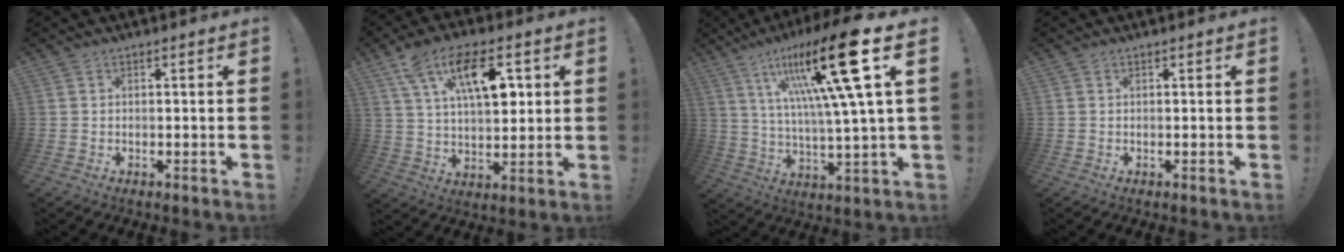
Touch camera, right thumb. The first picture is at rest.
{"total": 16.6, "force": [6.9, 7.9, 12.9], "torque": [-0.201, -0.006, 0.118]}
{"total": 23.4, "force": [8.6, 2.6, 21.7], "torque": [-0.368, -0.045, 0.121]}
{"total": 0.0}